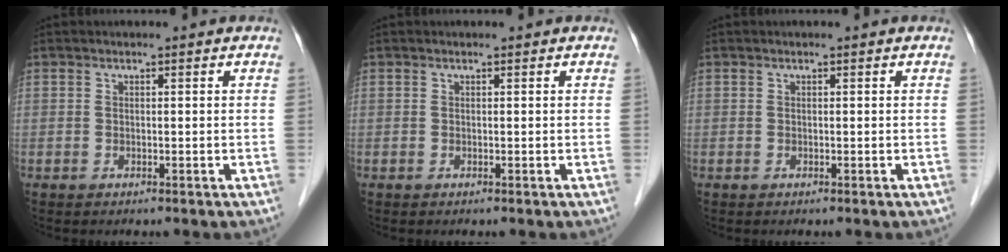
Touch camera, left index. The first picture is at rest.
{"total": 0.0}
{"total": 0.0}